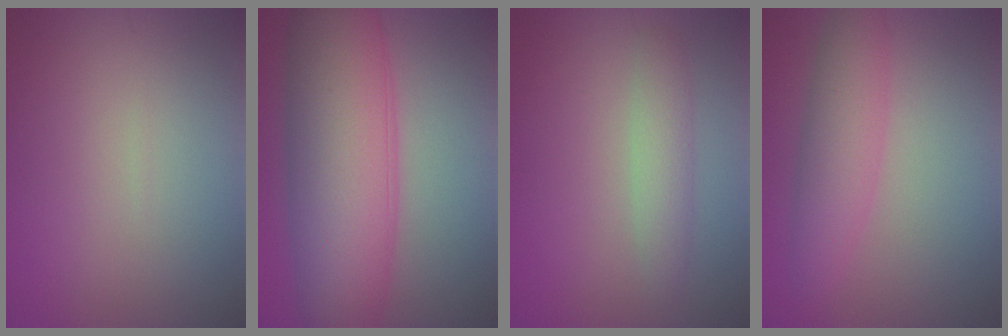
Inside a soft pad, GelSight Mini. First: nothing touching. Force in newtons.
{"total": 12.6, "press": 12.6, "slide": 0.2}
{"total": 2.4, "press": 2.4, "slide": 0.0}
{"total": 4.3, "press": 4.3, "slide": 0.1}